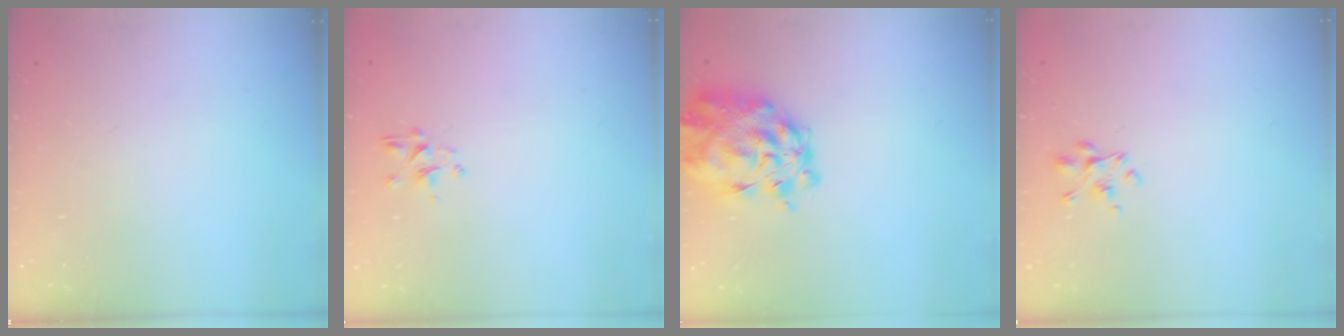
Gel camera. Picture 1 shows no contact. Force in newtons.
{"total": 1.5, "press": 1.4, "slide": 0.7}
{"total": 10.3, "press": 9.6, "slide": 3.6}
{"total": 2.4, "press": 2.3, "slide": 0.8}